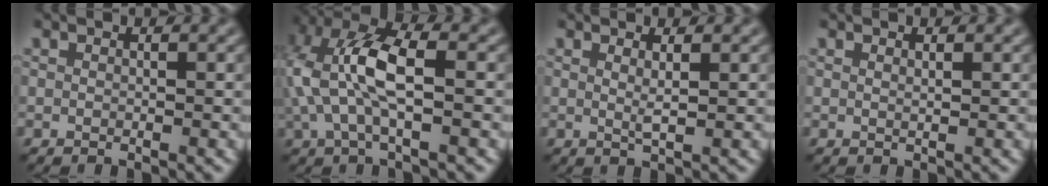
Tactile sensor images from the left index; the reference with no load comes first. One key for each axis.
{"total": 7.6, "fx": 0.2, "fy": 3.4, "fz": 6.8, "tx": -0.154, "ty": 0.017, "tz": 0.001}
{"total": 1.5, "fx": 0.5, "fy": 0.3, "fz": 1.4, "tx": -0.022, "ty": -0.001, "tz": 0.007}
{"total": 0.6, "fx": 0.3, "fy": 0.2, "fz": 0.5, "tx": -0.002, "ty": 0.002, "tz": 0.005}